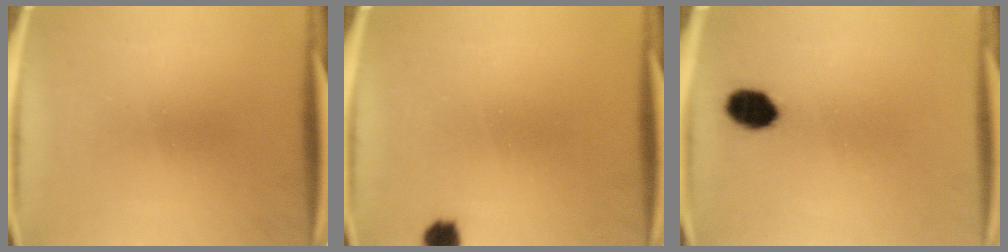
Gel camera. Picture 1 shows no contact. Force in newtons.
{"total": 2.7}
{"total": 6.4}